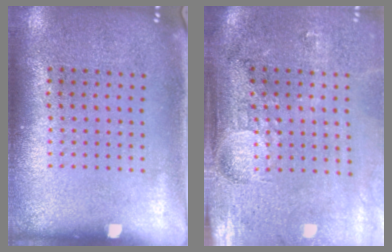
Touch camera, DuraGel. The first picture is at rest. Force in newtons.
{"total": 4.5, "press": 3.8, "slide": 2.4}